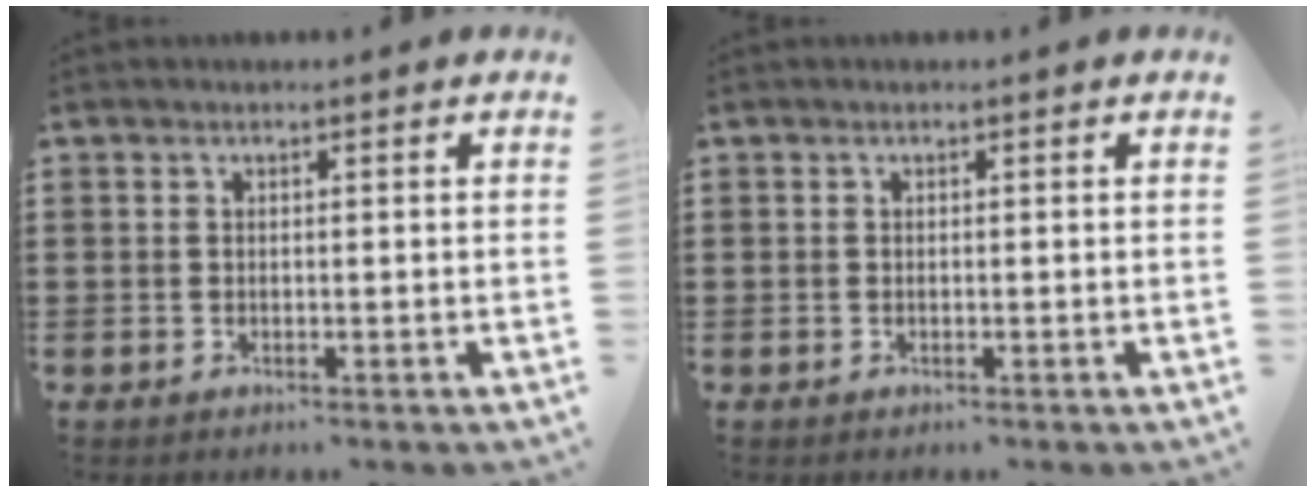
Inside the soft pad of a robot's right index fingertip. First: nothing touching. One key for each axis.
{"total": 0.0}